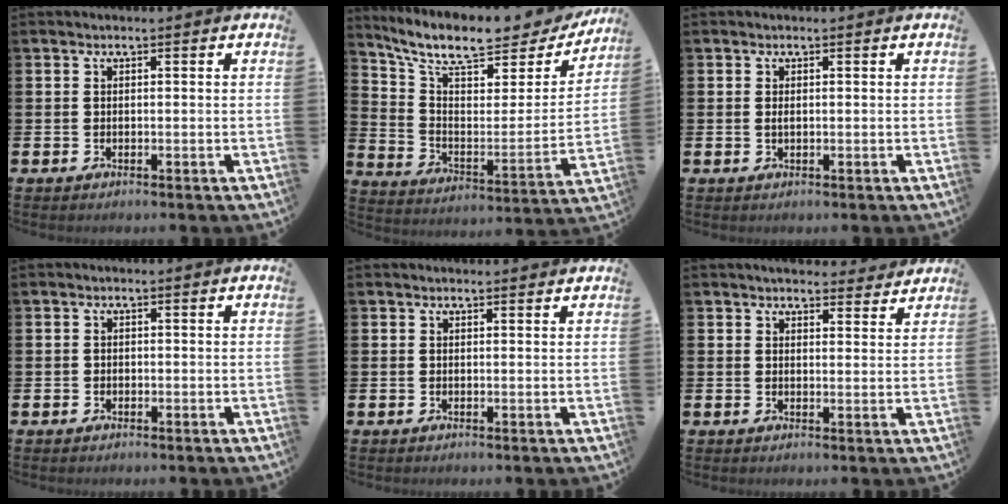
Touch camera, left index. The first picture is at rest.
{"total": 9.8, "force": [8.3, 2.8, 4.5], "torque": [-0.112, -0.058, 0.138]}
{"total": 0.7, "force": [0.1, 0.3, 0.6], "torque": [-0.011, 0.001, 0.000]}
{"total": 0.6, "force": [-0.2, 0.6, 0.2], "torque": [-0.002, 0.005, -0.006]}
{"total": 0.7, "force": [0.7, 0.1, 0.1], "torque": [0.013, -0.006, 0.010]}
{"total": 3.8, "force": [3.7, 0.8, 0.2], "torque": [0.005, -0.021, 0.064]}